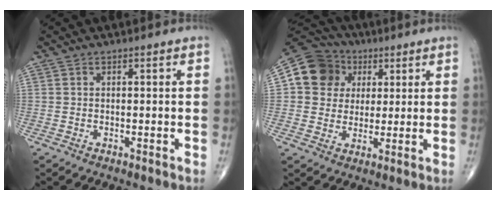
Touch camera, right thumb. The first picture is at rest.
{"total": 11.8, "force": [3.2, 10.6, 4.3], "torque": [-0.051, 0.008, 0.046]}